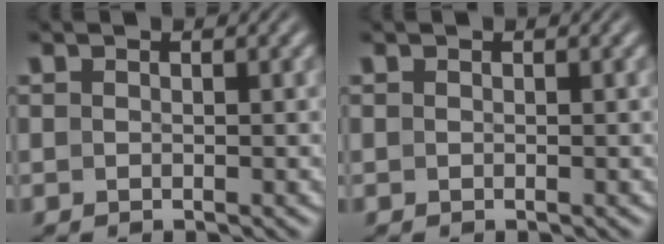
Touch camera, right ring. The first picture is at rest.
{"total": 0.0}